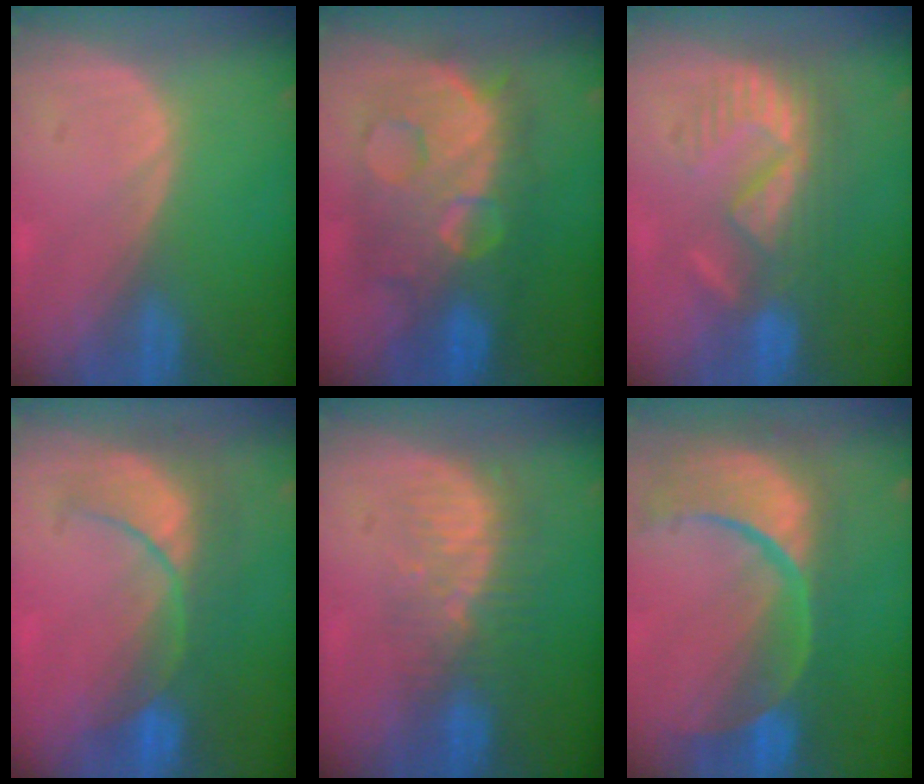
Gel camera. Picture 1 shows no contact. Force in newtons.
{"total": 12.2, "press": 12.1, "slide": 1.3}
{"total": 8.9, "press": 8.1, "slide": 3.6}
{"total": 8.5, "press": 8.2, "slide": 2.0}
{"total": 8.1, "press": 7.2, "slide": 3.8}
{"total": 13.8, "press": 10.9, "slide": 8.4}